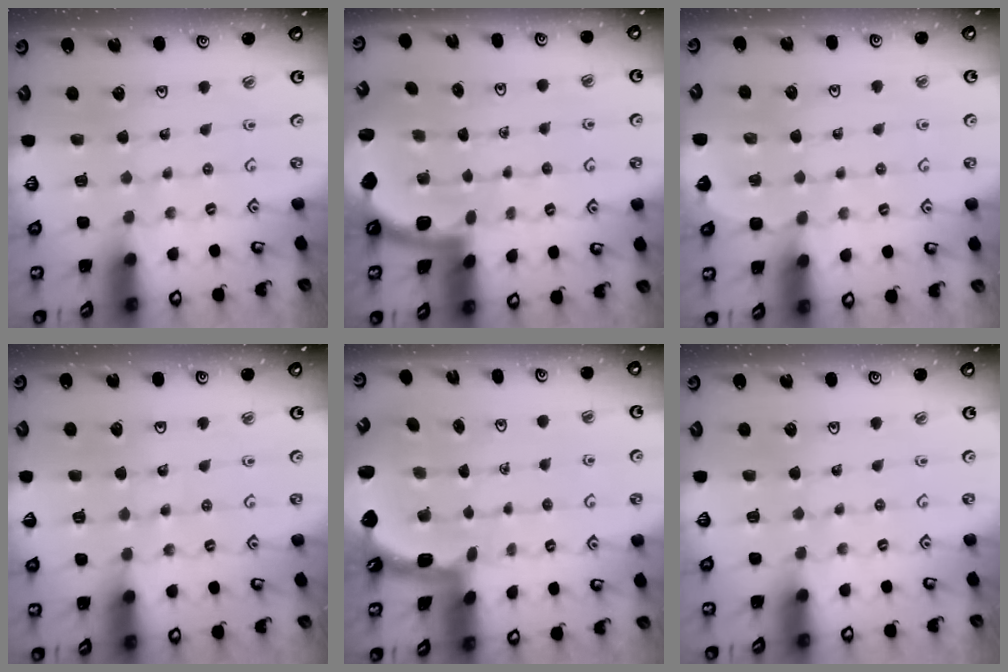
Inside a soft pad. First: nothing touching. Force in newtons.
{"total": 1.6, "press": 1.6, "slide": 0.1}
{"total": 2.3, "press": 2.3, "slide": 0.1}
{"total": 3.8, "press": 3.7, "slide": 0.4}
{"total": 2.5, "press": 1.7, "slide": 1.8}
{"total": 0.0}